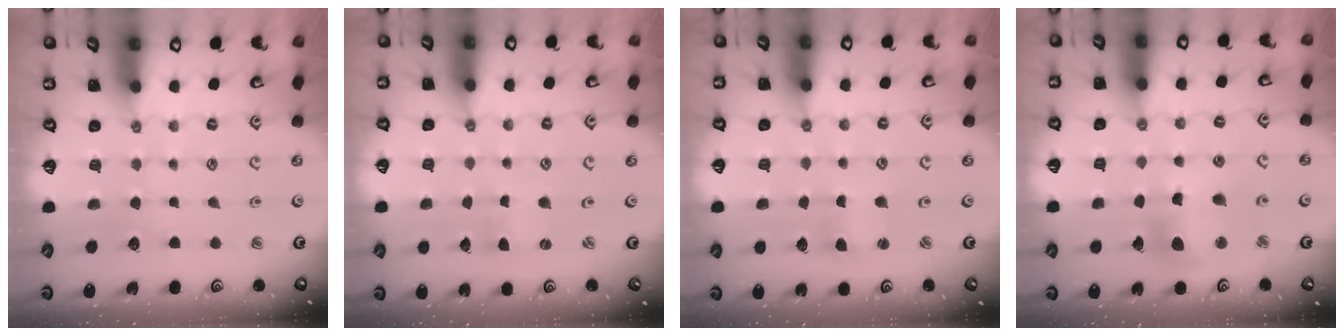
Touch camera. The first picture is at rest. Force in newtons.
{"total": 0.0}
{"total": 2.2, "press": 2.2, "slide": 0.3}
{"total": 11.1, "press": 11.0, "slide": 1.5}